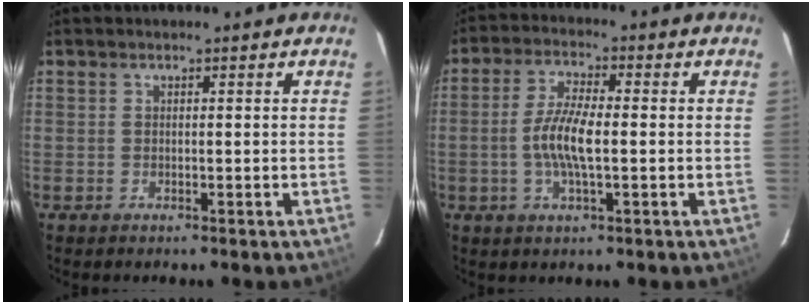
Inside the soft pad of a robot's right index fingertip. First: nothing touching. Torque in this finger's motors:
{"motor_torque": [0.20, 0.00, 0.33, 0.13]}